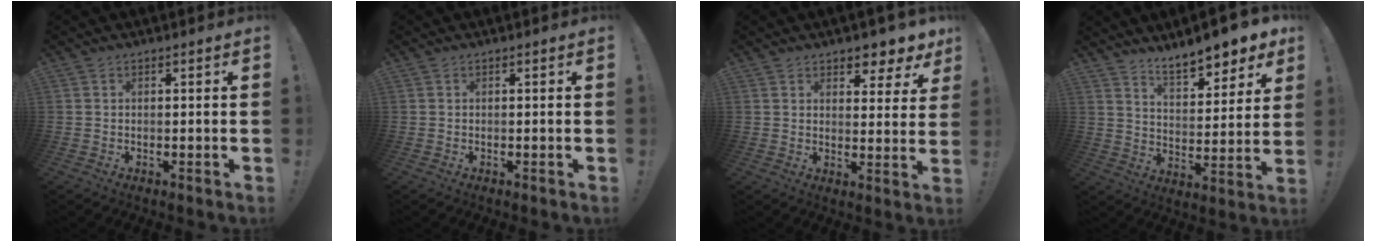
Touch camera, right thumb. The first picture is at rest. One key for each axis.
{"total": 0.0}
{"total": 6.2, "fx": 5.3, "fy": 2.8, "fz": 1.7, "tx": -0.009, "ty": -0.050, "tz": 0.095}
{"total": 10.6, "fx": 9.2, "fy": 2.6, "fz": 4.6, "tx": -0.071, "ty": -0.074, "tz": 0.160}